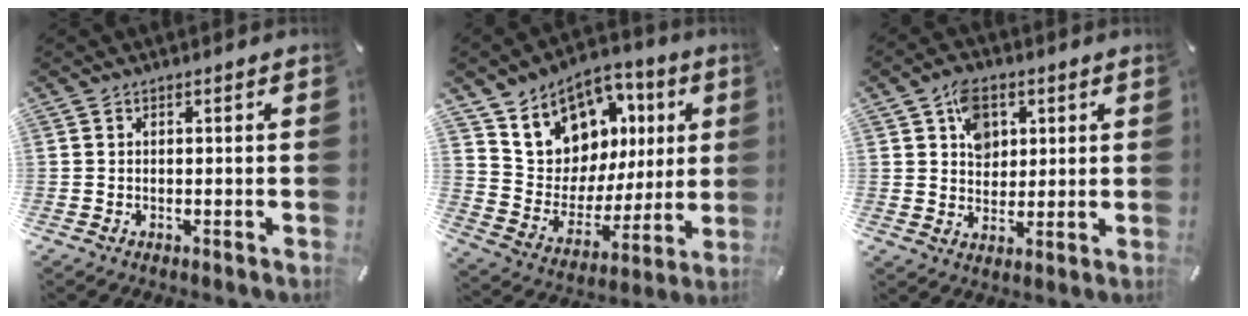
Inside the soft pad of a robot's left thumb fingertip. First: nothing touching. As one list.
[{"total": 11.8, "force": [6.5, 9.6, 2.0], "torque": [-0.042, -0.067, 0.124]}, {"total": 7.4, "force": [2.9, 6.0, 3.3], "torque": [-0.050, 0.003, 0.051]}]